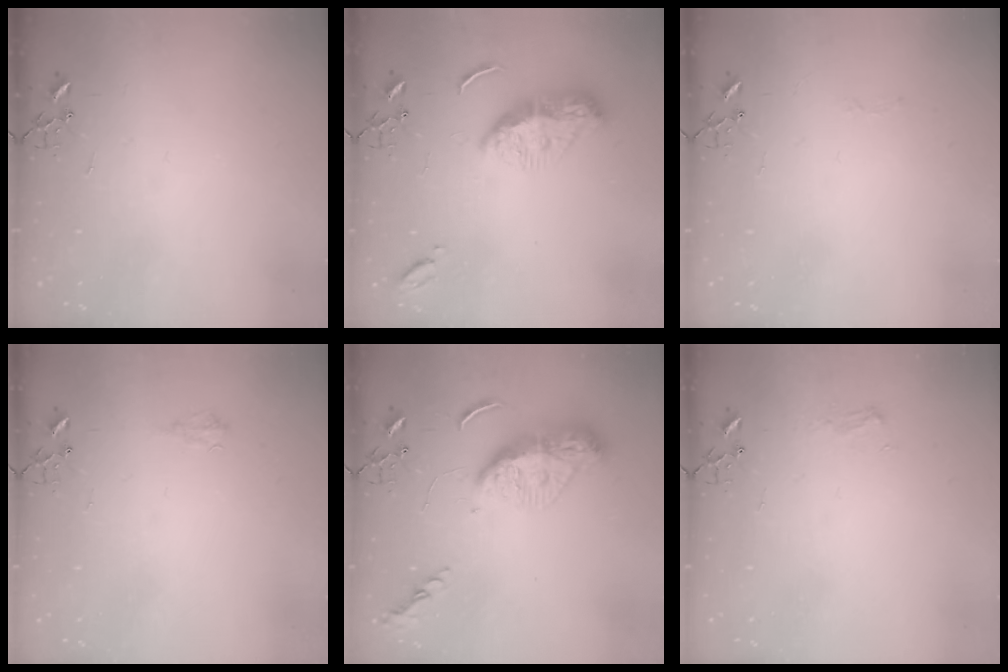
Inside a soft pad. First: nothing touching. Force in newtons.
{"total": 11.1, "press": 11.0, "slide": 1.0}
{"total": 2.5, "press": 2.5, "slide": 0.4}
{"total": 6.1, "press": 6.1, "slide": 0.8}
{"total": 13.0, "press": 13.0, "slide": 1.2}
{"total": 6.0, "press": 6.0, "slide": 0.7}